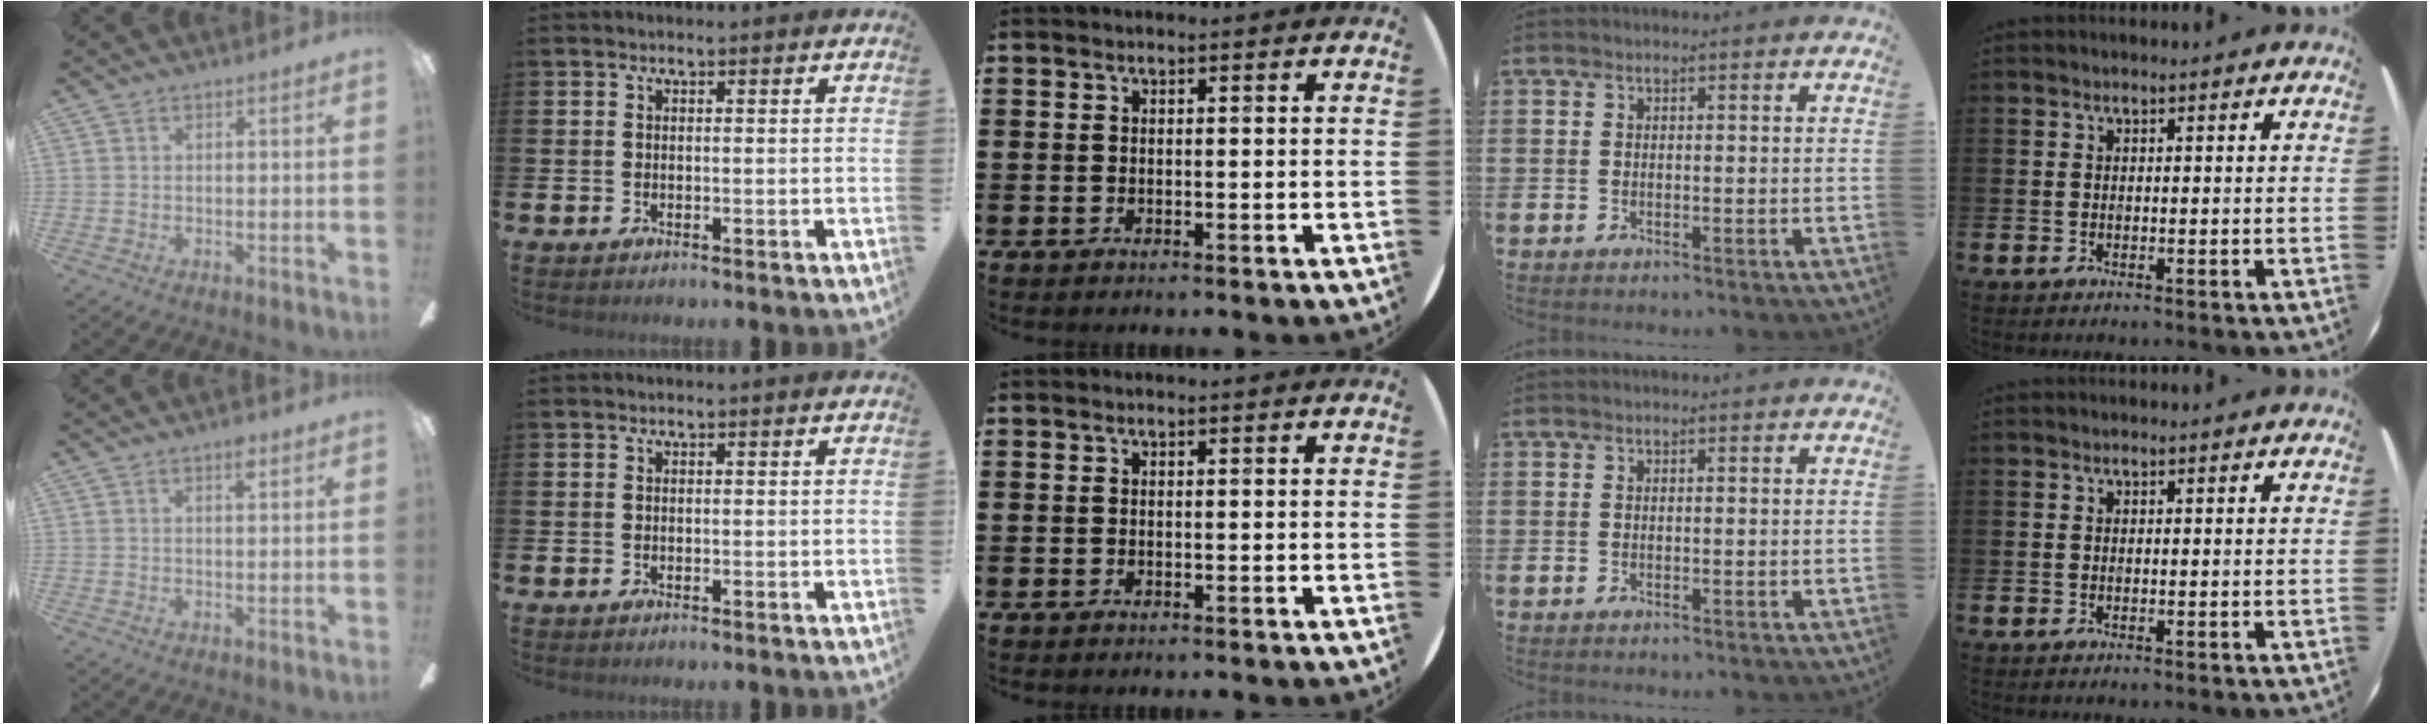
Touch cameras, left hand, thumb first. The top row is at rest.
{"thumb": {"total": 2.5, "force": [1.7, 0.9, 1.7], "torque": [-0.013, -0.006, 0.024]}}